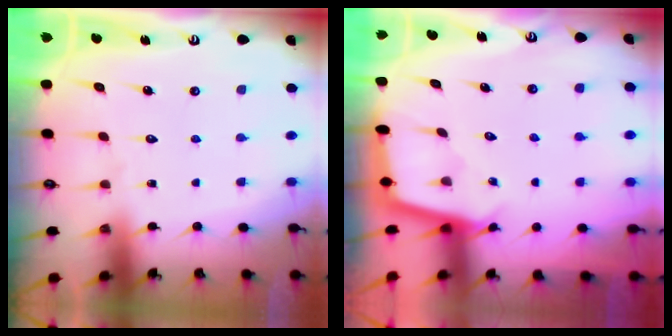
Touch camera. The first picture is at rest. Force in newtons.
{"total": 2.5, "press": 2.4, "slide": 0.3}